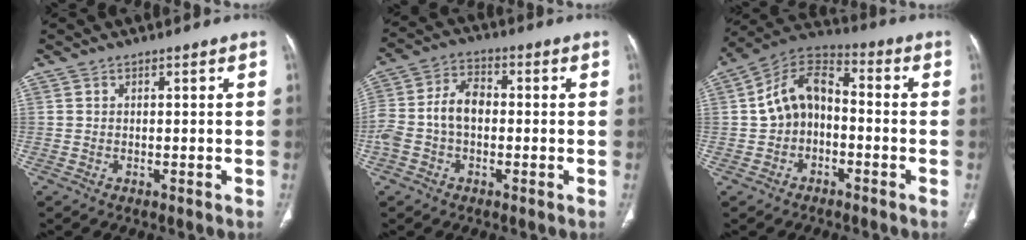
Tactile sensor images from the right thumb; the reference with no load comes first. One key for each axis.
{"total": 9.4, "fx": -1.0, "fy": 6.1, "fz": 7.1, "tx": -0.147, "ty": 0.033, "tz": -0.025}
{"total": 10.9, "fx": -1.1, "fy": 7.8, "fz": 7.6, "tx": -0.118, "ty": 0.044, "tz": -0.038}